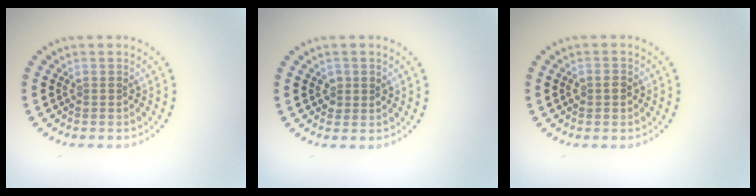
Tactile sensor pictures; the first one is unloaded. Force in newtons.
{"total": 1.2, "press": 1.2, "slide": 0.3}
{"total": 1.4, "press": 1.3, "slide": 0.4}